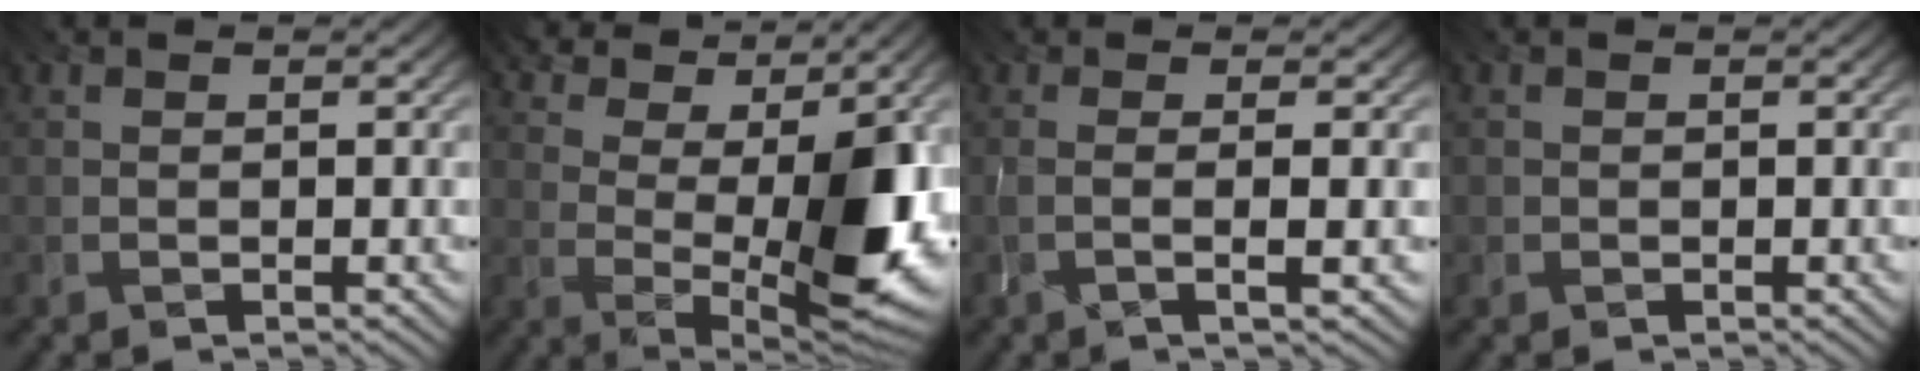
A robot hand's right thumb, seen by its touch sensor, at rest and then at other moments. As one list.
[{"total": 12.8, "force": [3.9, 5.6, 10.9], "torque": [-0.176, 0.008, 0.070]}, {"total": 2.4, "force": [-1.0, -0.2, 2.2], "torque": [-0.029, 0.001, -0.031]}, {"total": 0.6, "force": [-0.3, 0.4, -0.3], "torque": [0.007, 0.000, -0.003]}]